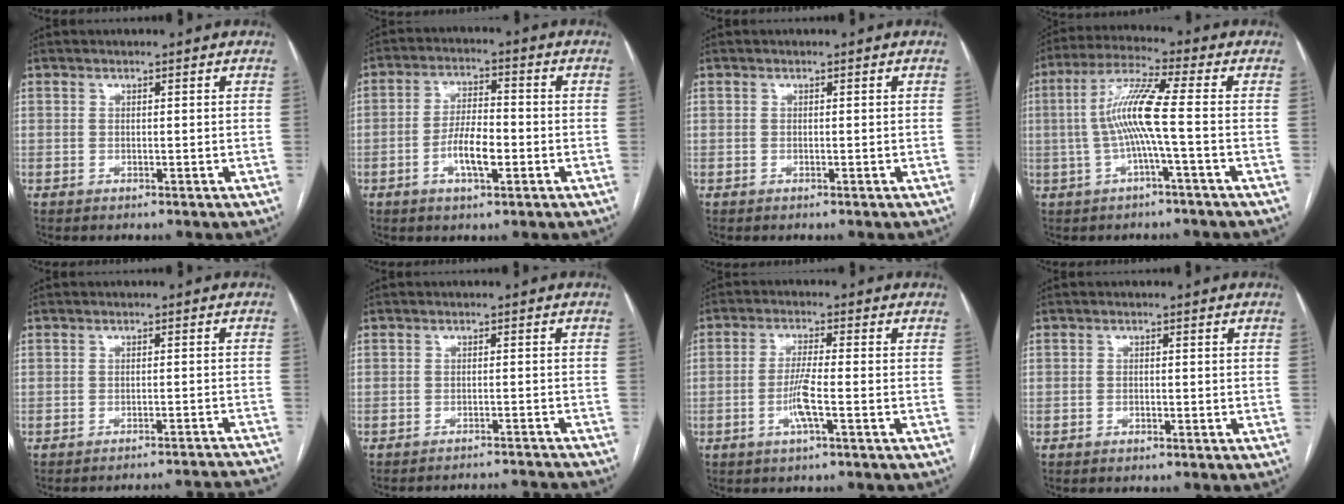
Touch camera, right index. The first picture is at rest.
{"total": 6.9, "force": [-2.4, 2.1, 6.1], "torque": [-0.119, 0.006, -0.044]}
{"total": 0.0}
{"total": 8.7, "force": [-0.9, -0.5, 8.6], "torque": [-0.174, 0.019, -0.021]}
{"total": 14.1, "force": [-14.0, -0.3, 1.8], "torque": [-0.009, 0.009, -0.158]}
{"total": 8.9, "force": [-8.9, -0.1, 0.5], "torque": [-0.004, 0.013, -0.110]}
{"total": 4.8, "force": [-1.8, 0.0, 4.5], "torque": [-0.092, -0.003, -0.036]}
{"total": 0.9, "force": [-0.6, 0.5, 0.3], "torque": [-0.009, 0.002, -0.008]}